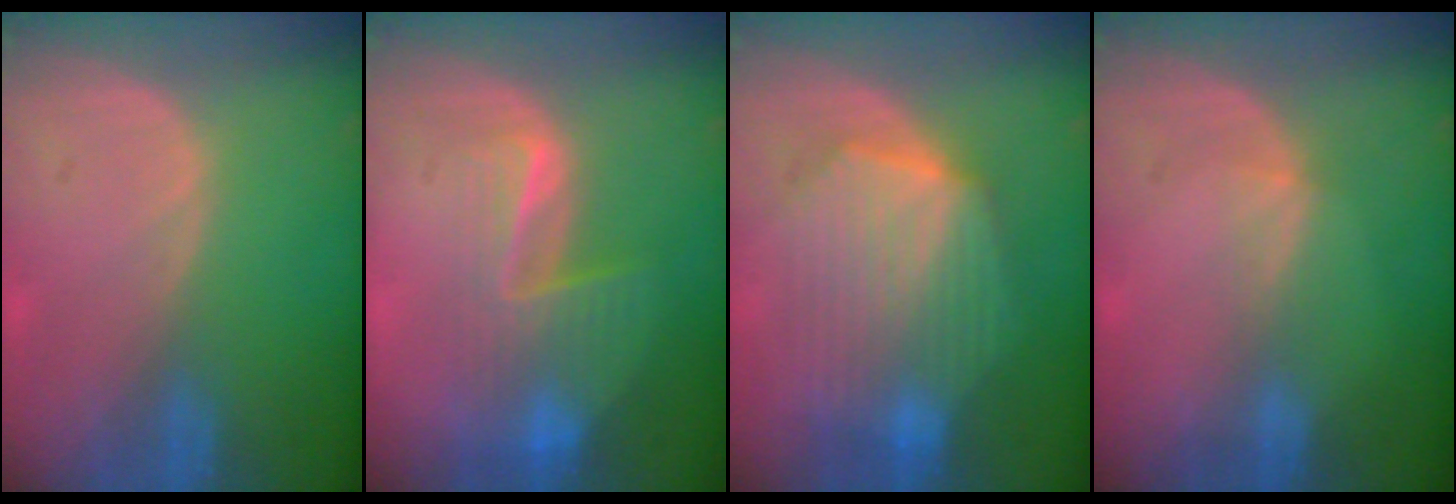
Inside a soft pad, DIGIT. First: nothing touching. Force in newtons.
{"total": 8.1, "press": 7.0, "slide": 4.0}
{"total": 10.3, "press": 10.3, "slide": 0.9}
{"total": 1.7, "press": 1.3, "slide": 1.1}